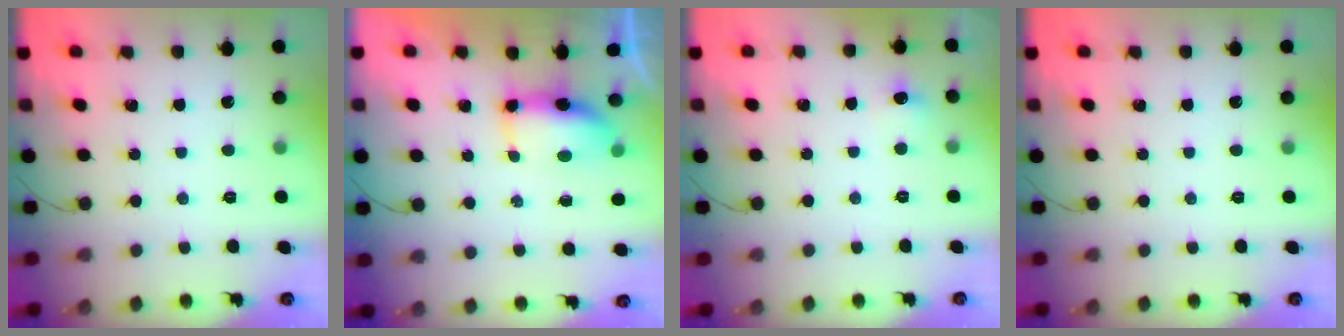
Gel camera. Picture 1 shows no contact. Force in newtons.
{"total": 6.3, "press": 6.2, "slide": 0.7}
{"total": 6.0, "press": 4.2, "slide": 4.2}
{"total": 0.0}